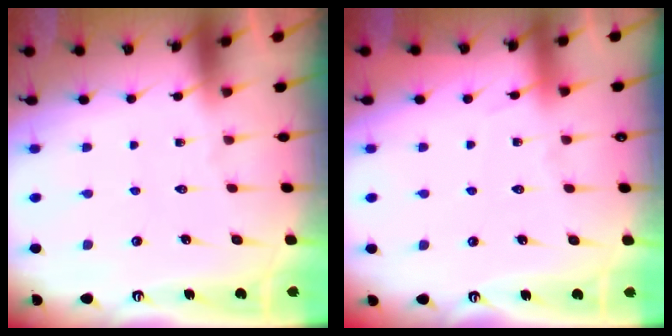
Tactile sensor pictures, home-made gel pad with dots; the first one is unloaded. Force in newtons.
{"total": 3.7, "press": 3.7, "slide": 0.5}